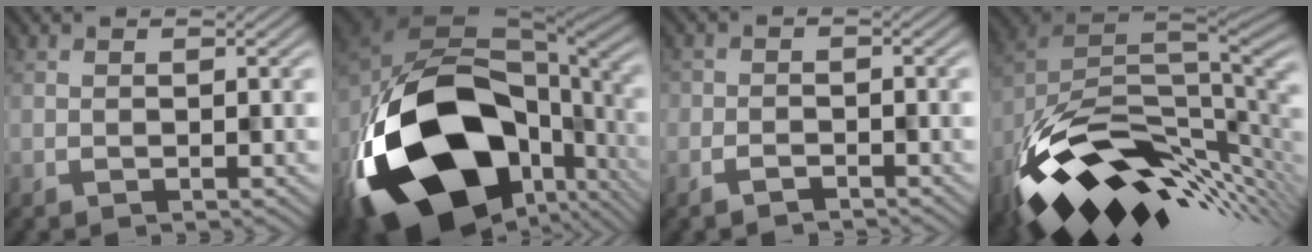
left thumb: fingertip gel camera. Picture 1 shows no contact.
{"total": 20.9, "force": [-7.0, 13.5, 14.4], "torque": [-0.306, -0.068, -0.084]}
{"total": 1.6, "force": [-1.3, 0.8, 0.3], "torque": [-0.003, 0.001, -0.026]}
{"total": 16.1, "force": [-5.1, 8.6, 12.6], "torque": [-0.258, -0.035, -0.087]}